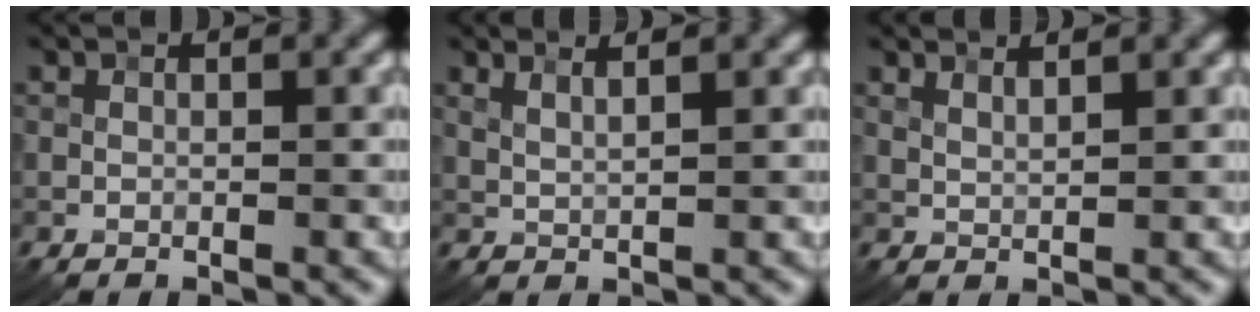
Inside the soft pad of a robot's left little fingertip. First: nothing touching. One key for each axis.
{"total": 2.6, "fx": 1.8, "fy": 0.8, "fz": 1.7, "tx": -0.018, "ty": 0.006, "tz": 0.017}
{"total": 2.0, "fx": 1.7, "fy": 0.5, "fz": 1.1, "tx": -0.017, "ty": 0.002, "tz": 0.022}